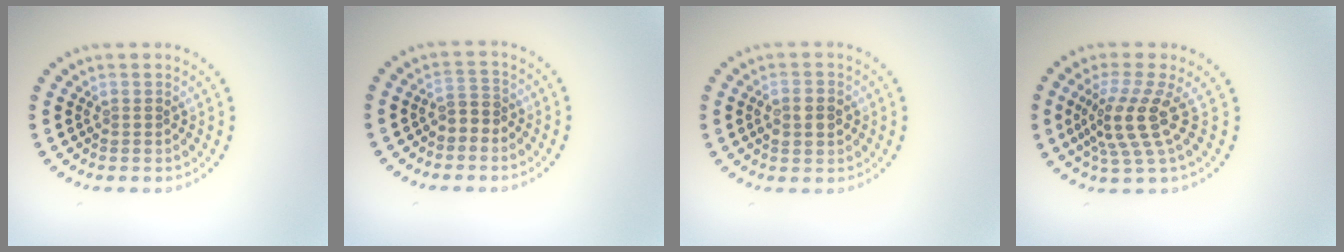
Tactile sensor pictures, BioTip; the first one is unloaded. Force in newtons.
{"total": 1.7, "press": 1.5, "slide": 0.8}
{"total": 2.9, "press": 2.9, "slide": 0.2}
{"total": 4.3, "press": 3.0, "slide": 3.0}